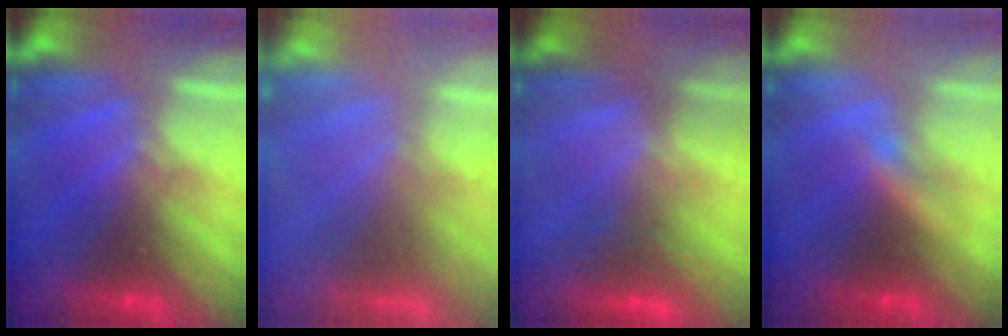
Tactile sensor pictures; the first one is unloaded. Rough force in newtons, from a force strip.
{"total": 7.7}
{"total": 2.8}
{"total": 2.2}